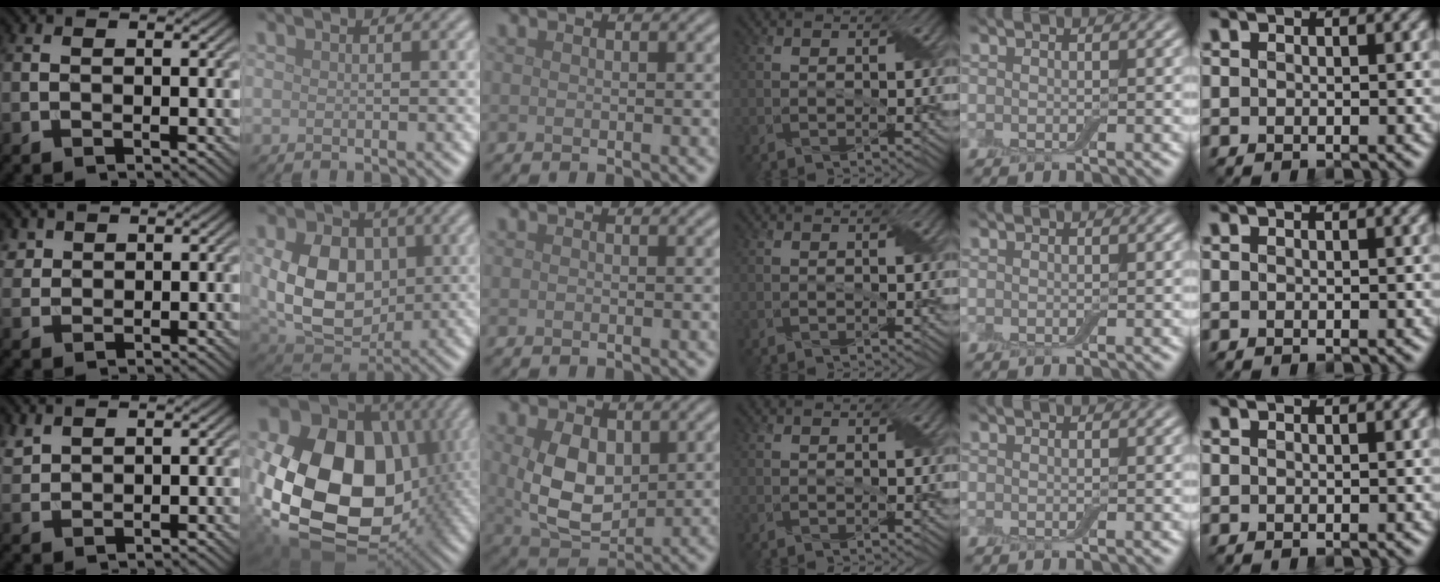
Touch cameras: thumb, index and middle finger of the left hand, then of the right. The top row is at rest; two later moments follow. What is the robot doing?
{"motion": "fold", "object": "aluminum foil"}